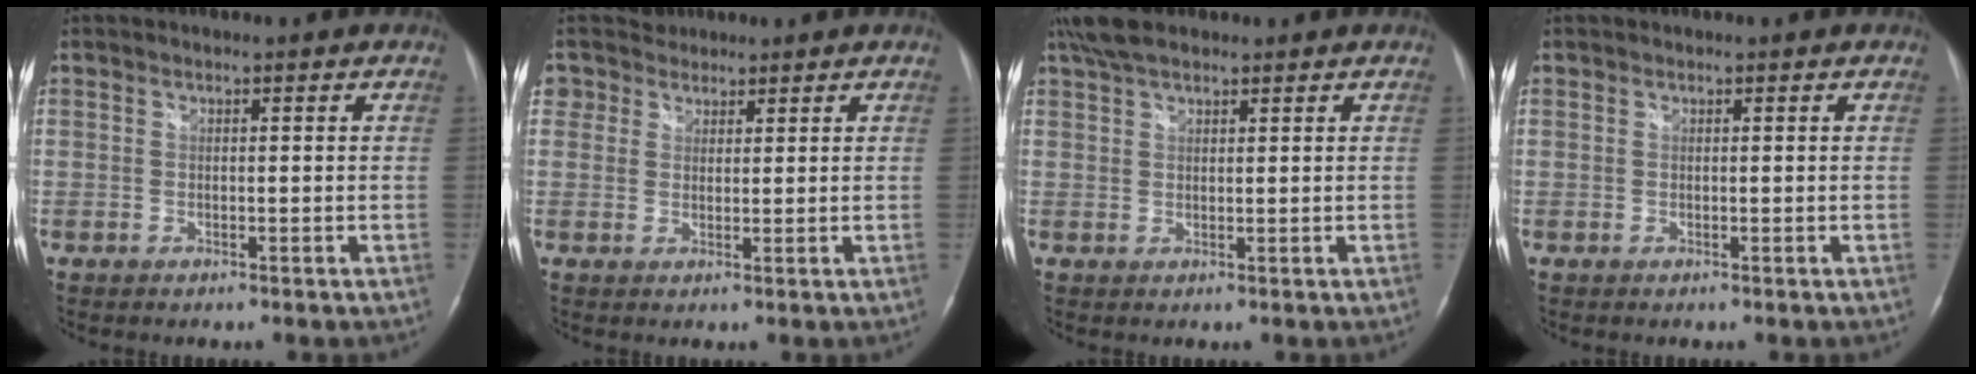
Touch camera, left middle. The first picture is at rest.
{"total": 3.3, "force": [2.3, 2.2, -0.7], "torque": [0.021, 0.007, 0.036]}
{"total": 5.4, "force": [4.2, 1.9, 2.8], "torque": [-0.063, 0.017, 0.080]}
{"total": 0.0}